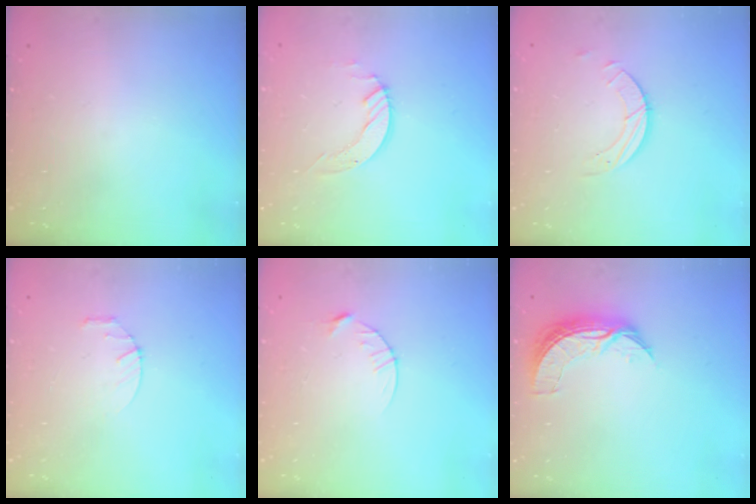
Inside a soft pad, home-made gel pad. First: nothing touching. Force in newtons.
{"total": 4.2, "press": 4.2, "slide": 0.2}
{"total": 3.2, "press": 3.1, "slide": 0.3}
{"total": 2.8, "press": 2.8, "slide": 0.4}
{"total": 4.1, "press": 4.1, "slide": 0.5}
{"total": 7.7, "press": 7.7, "slide": 0.7}